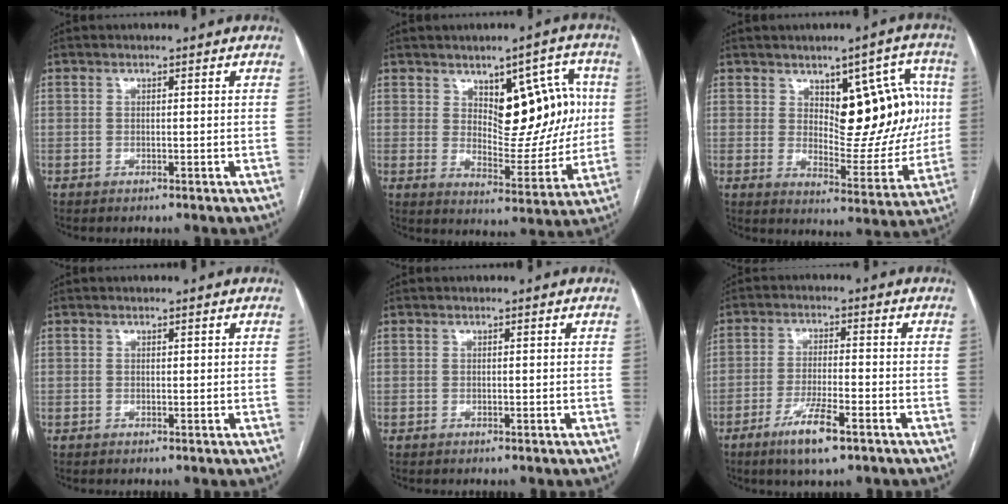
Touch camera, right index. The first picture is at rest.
{"total": 13.0, "force": [3.2, 6.3, 10.8], "torque": [-0.138, 0.019, 0.060]}
{"total": 14.4, "force": [3.3, 6.6, 12.4], "torque": [-0.147, 0.021, 0.060]}
{"total": 0.0}
{"total": 0.0}
{"total": 7.4, "force": [-4.6, 0.9, 5.8], "torque": [-0.112, -0.012, -0.078]}